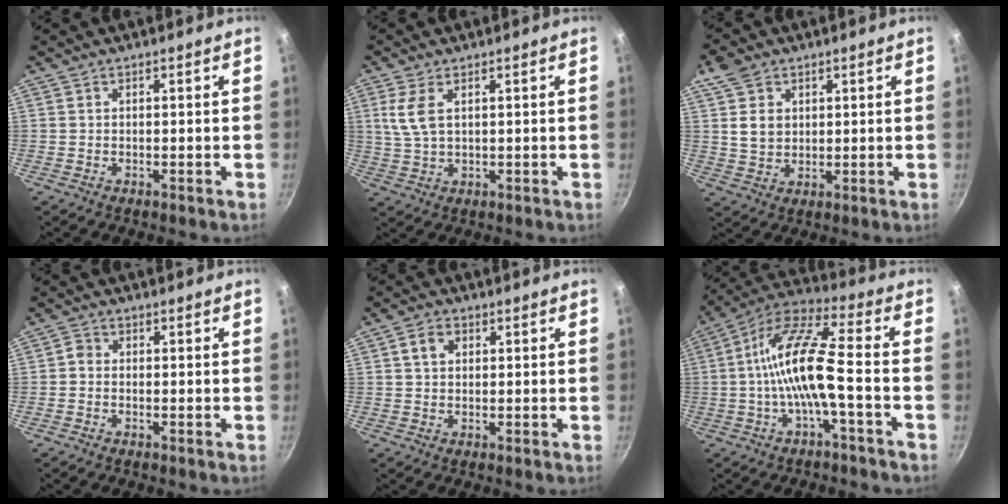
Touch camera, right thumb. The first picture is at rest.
{"total": 5.5, "force": [1.9, 2.9, 4.3], "torque": [-0.090, -0.005, 0.041]}
{"total": 7.0, "force": [2.5, 5.4, 3.8], "torque": [-0.050, -0.010, 0.044]}
{"total": 1.5, "force": [-0.5, 1.2, 0.6], "torque": [-0.009, 0.007, -0.016]}
{"total": 3.7, "force": [1.1, 2.8, 2.1], "torque": [-0.027, 0.005, 0.015]}
{"total": 13.5, "force": [-2.5, 3.3, 12.9], "torque": [-0.256, 0.038, -0.058]}